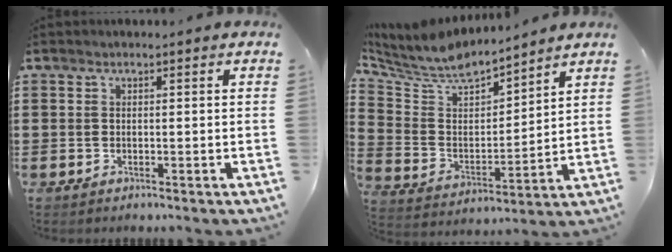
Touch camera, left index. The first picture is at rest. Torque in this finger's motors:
{"motor_torque": [0.27, 0.27, 0.24, 0.12]}